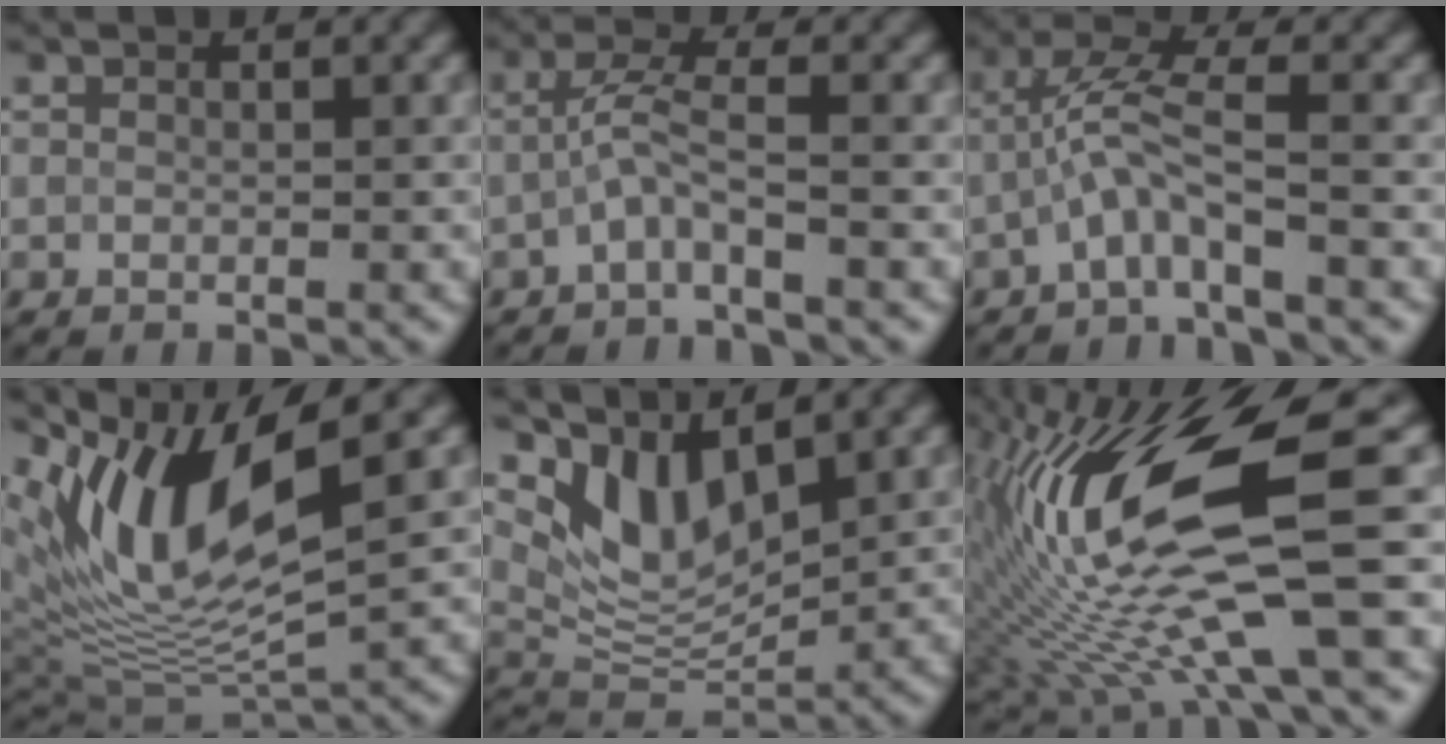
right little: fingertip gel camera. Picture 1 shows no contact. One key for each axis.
{"total": 2.5, "fx": -0.9, "fy": 0.1, "fz": 2.4, "tx": -0.058, "ty": 0.011, "tz": -0.022}
{"total": 3.7, "fx": -1.4, "fy": 0.3, "fz": 3.4, "tx": -0.079, "ty": 0.015, "tz": -0.036}
{"total": 10.6, "fx": 4.9, "fy": 3.2, "fz": 8.8, "tx": -0.175, "ty": -0.003, "tz": 0.095}
{"total": 5.1, "fx": 3.6, "fy": 2.0, "fz": 3.1, "tx": -0.071, "ty": -0.009, "tz": 0.064}
{"total": 14.9, "fx": -0.7, "fy": 3.8, "fz": 14.4, "tx": -0.280, "ty": 0.003, "tz": -0.006}